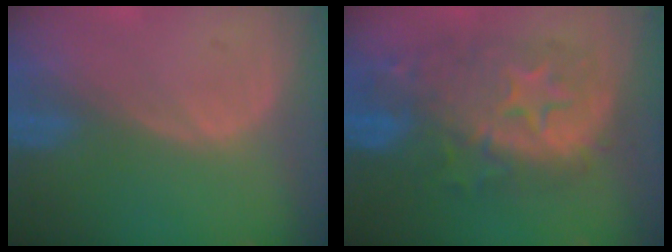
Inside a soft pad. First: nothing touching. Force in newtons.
{"total": 11.2, "press": 11.1, "slide": 0.8}